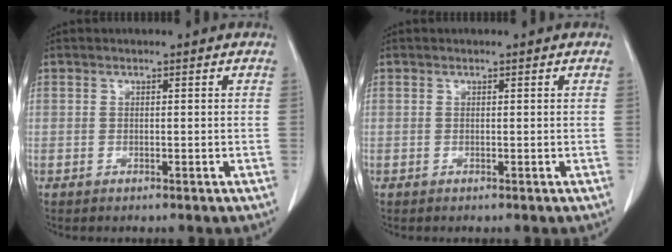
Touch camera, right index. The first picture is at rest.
{"total": 0.0}